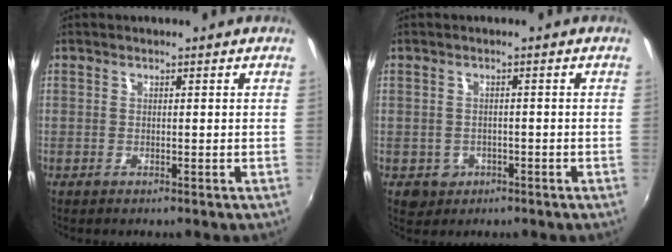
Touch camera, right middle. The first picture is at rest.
{"total": 3.9, "force": [-1.3, 3.5, 1.0], "torque": [-0.030, -0.003, -0.012]}